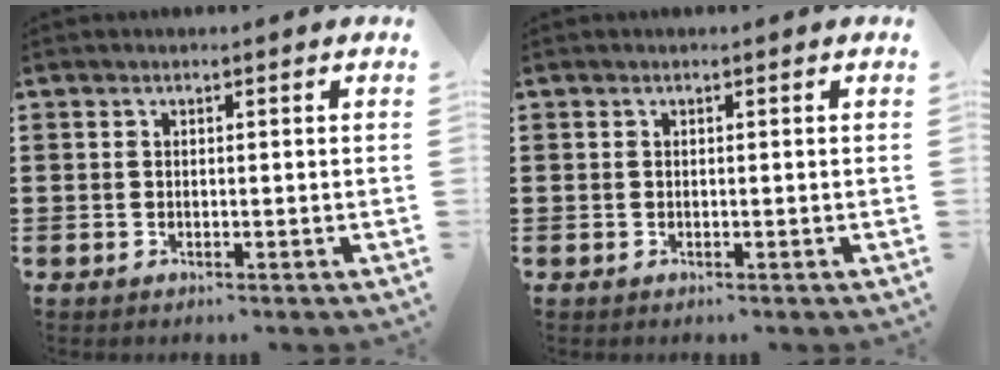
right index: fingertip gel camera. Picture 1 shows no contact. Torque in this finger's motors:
{"motor_torque": [-0.01, 0.01, 0.00, -0.01]}